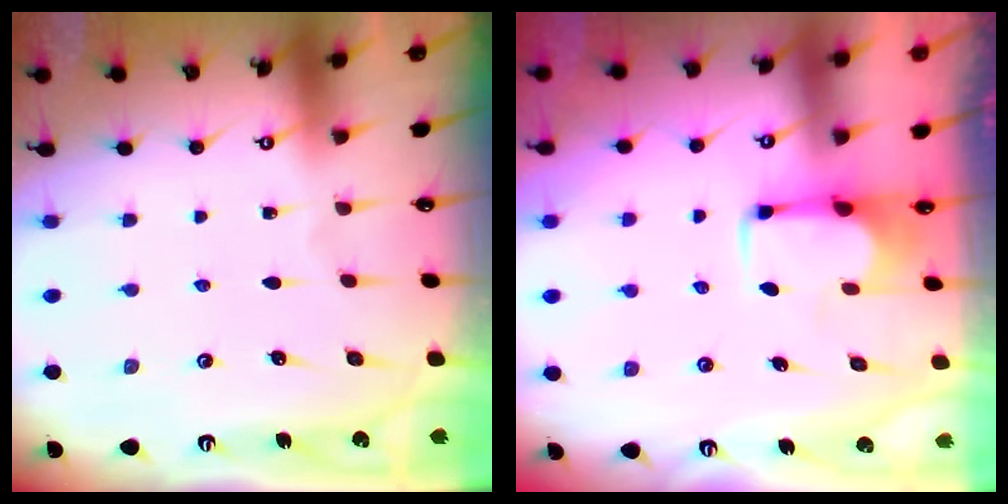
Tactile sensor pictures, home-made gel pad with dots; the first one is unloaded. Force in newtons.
{"total": 1.8, "press": 1.6, "slide": 0.8}